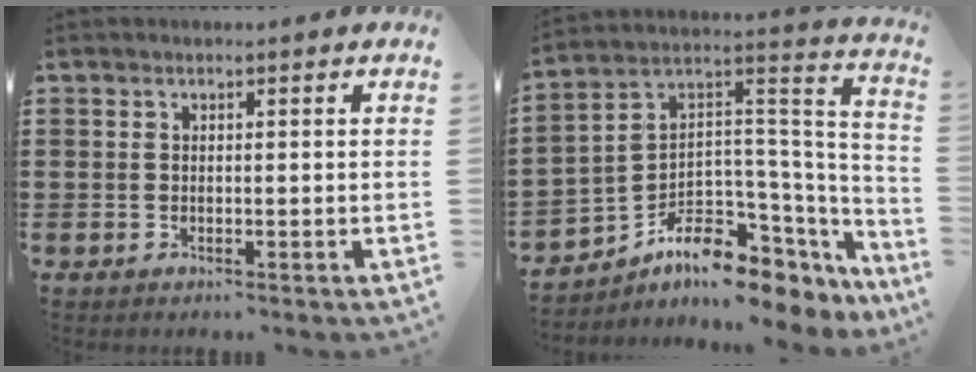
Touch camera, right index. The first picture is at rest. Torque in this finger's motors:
{"motor_torque": [0.85, 0.83, 0.06, -0.16]}